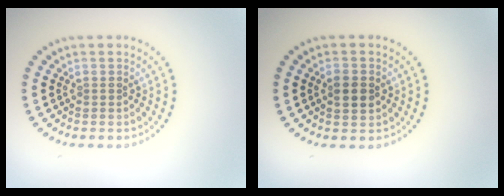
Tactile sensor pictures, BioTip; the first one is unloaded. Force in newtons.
{"total": 2.2, "press": 2.2, "slide": 0.1}